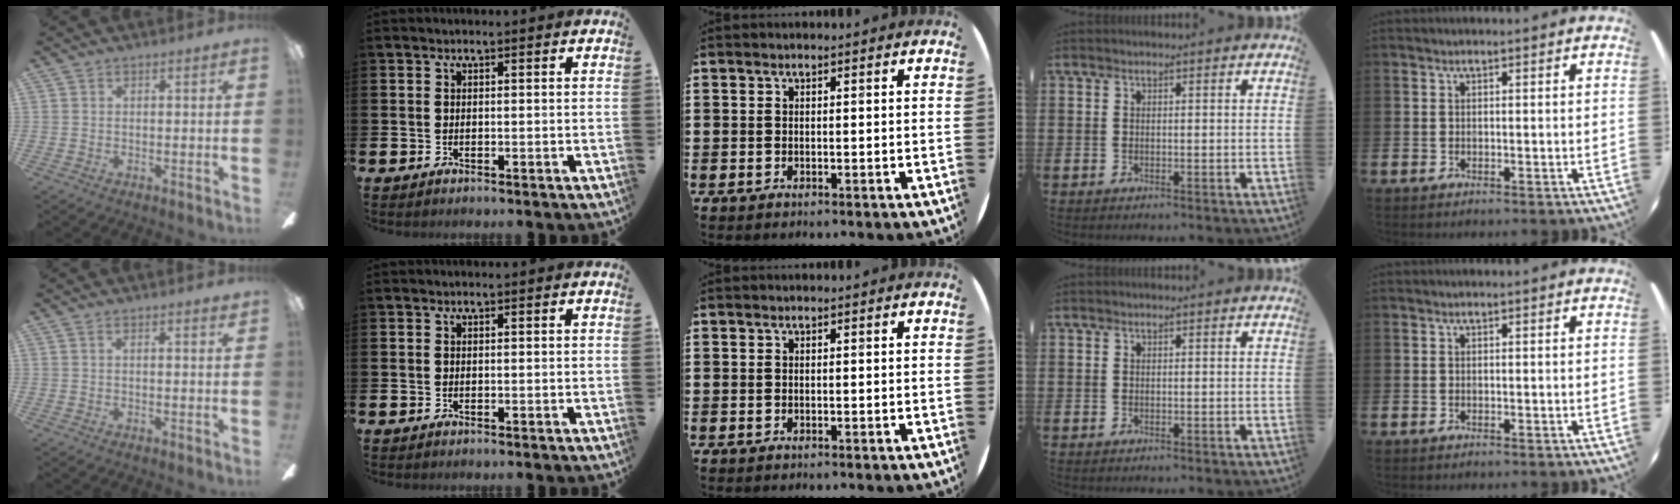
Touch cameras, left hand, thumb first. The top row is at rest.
{"thumb": {"total": 0.7, "force": [0.5, 0.0, 0.6], "torque": [-0.004, -0.002, 0.005]}}